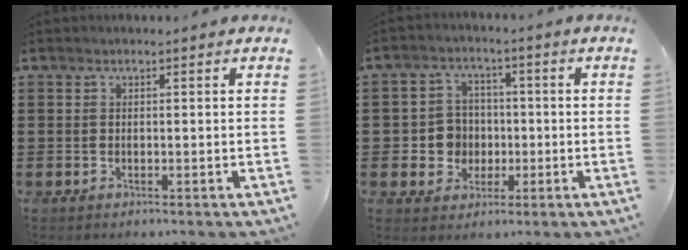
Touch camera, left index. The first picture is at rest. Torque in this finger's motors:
{"motor_torque": [0.60, 0.42, 0.13, 0.02]}